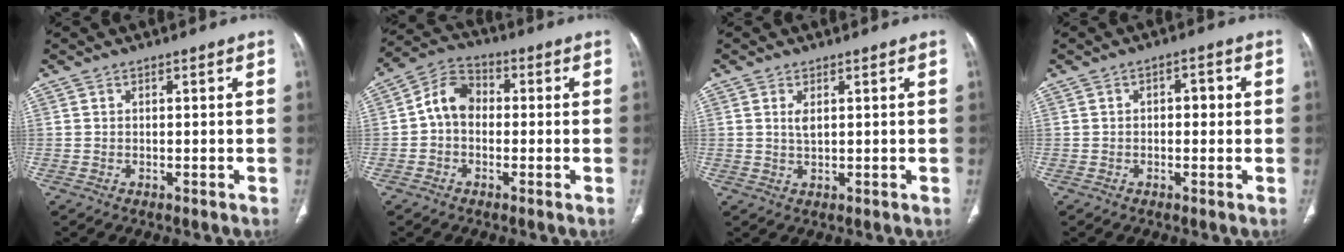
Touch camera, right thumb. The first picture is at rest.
{"total": 7.3, "force": [-0.4, 5.5, 4.7], "torque": [-0.065, 0.025, -0.021]}
{"total": 1.9, "force": [0.7, 0.8, 1.6], "torque": [-0.033, -0.004, 0.018]}
{"total": 3.0, "force": [0.1, 1.8, 2.5], "torque": [-0.017, 0.011, -0.003]}